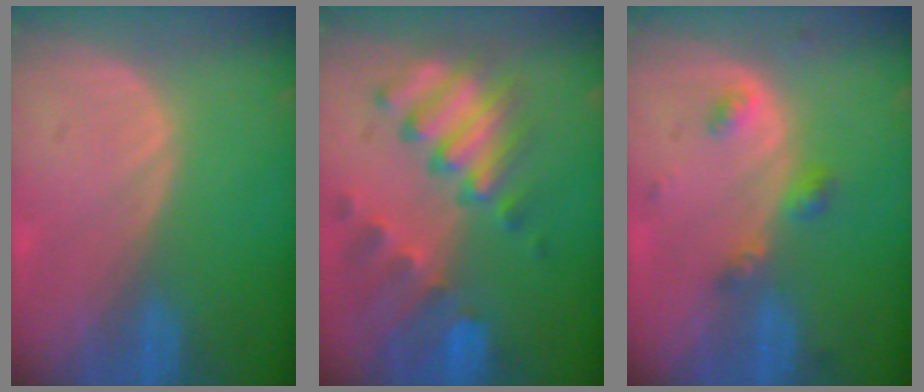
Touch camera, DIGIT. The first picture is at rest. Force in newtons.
{"total": 10.4, "press": 8.9, "slide": 5.3}
{"total": 3.4, "press": 3.4, "slide": 0.5}